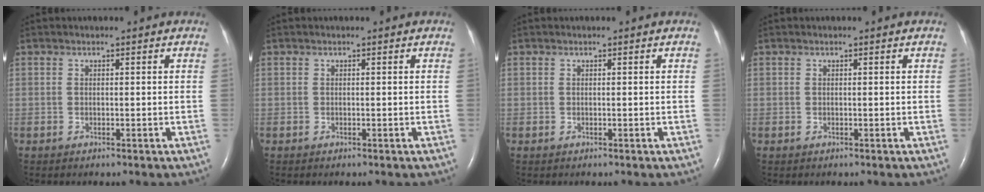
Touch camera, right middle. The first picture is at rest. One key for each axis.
{"total": 0.0}
{"total": 0.0}
{"total": 0.0}